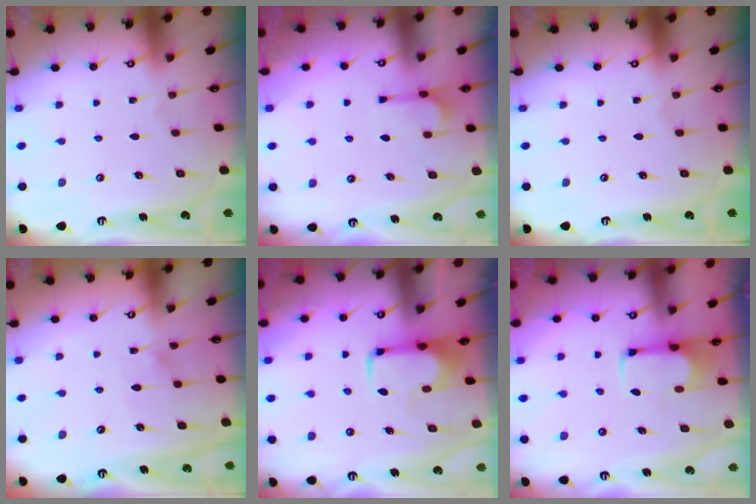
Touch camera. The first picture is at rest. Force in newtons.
{"total": 1.4, "press": 0.8, "slide": 1.2}
{"total": 0.0}
{"total": 4.6, "press": 4.6, "slide": 0.5}
{"total": 2.0, "press": 1.9, "slide": 0.4}
{"total": 2.6, "press": 2.4, "slide": 1.1}